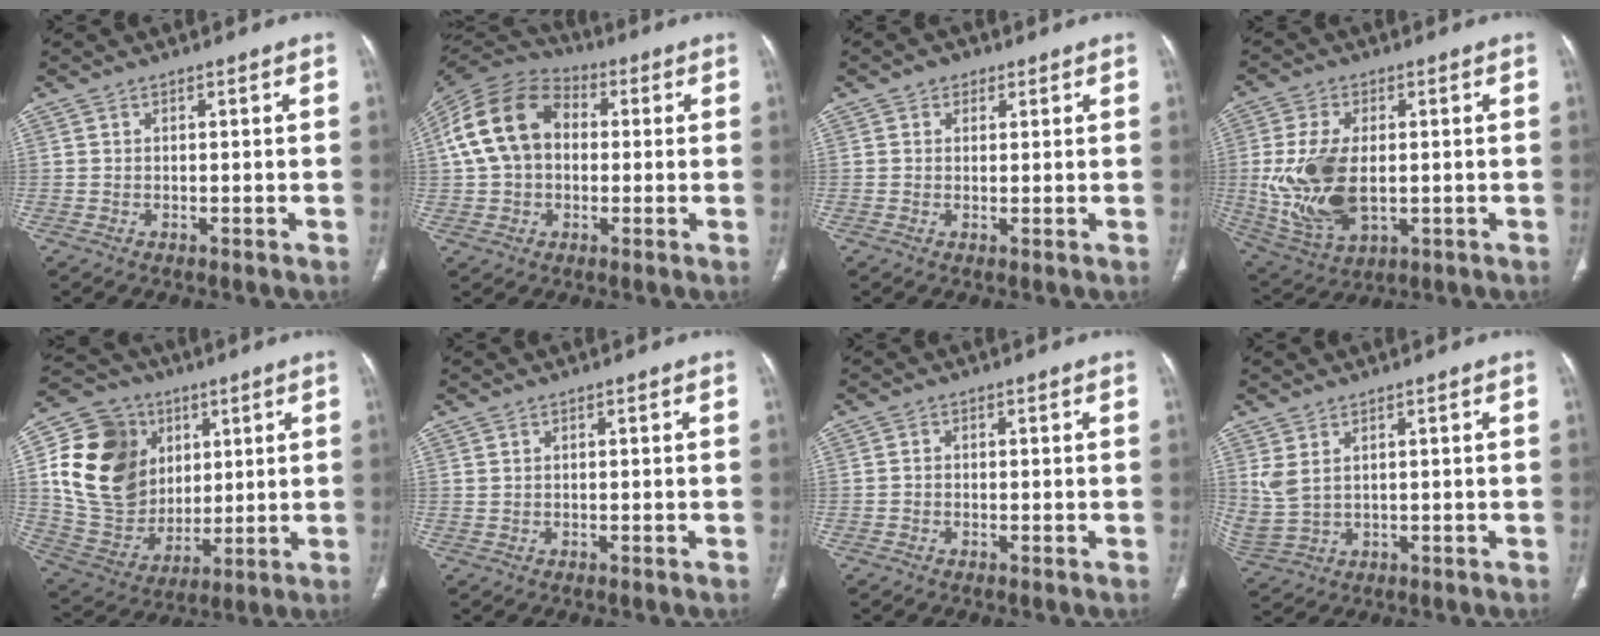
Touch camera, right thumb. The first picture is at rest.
{"total": 15.9, "force": [1.8, 11.8, 10.6], "torque": [-0.191, 0.035, 0.023]}
{"total": 2.5, "force": [1.2, 2.0, 0.8], "torque": [0.006, -0.002, 0.013]}
{"total": 15.4, "force": [-0.4, 8.8, 12.6], "torque": [-0.257, -0.010, 0.010]}
{"total": 22.5, "force": [5.8, 17.7, 12.5], "torque": [-0.221, 0.002, 0.124]}
{"total": 0.0}
{"total": 0.7, "force": [-0.2, 0.7, 0.2], "torque": [-0.001, 0.003, -0.004]}
{"total": 5.3, "force": [1.9, 3.0, 4.0], "torque": [-0.098, -0.004, 0.056]}